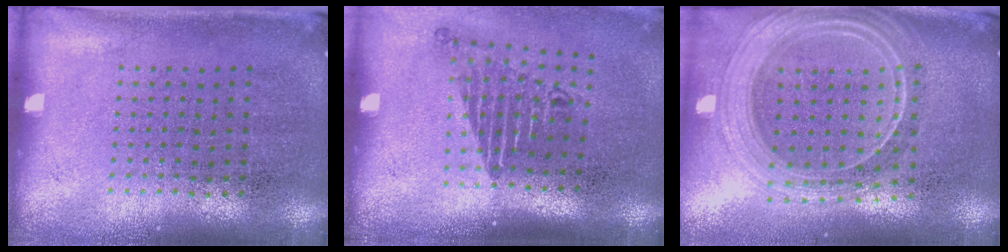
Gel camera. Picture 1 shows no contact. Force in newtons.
{"total": 1.7, "press": 1.2, "slide": 1.2}
{"total": 2.4, "press": 2.1, "slide": 1.2}